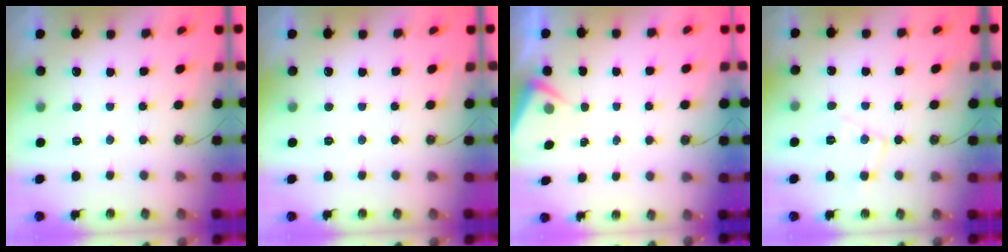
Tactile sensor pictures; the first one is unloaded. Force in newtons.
{"total": 0.0}
{"total": 3.0, "press": 3.0, "slide": 0.4}
{"total": 8.5, "press": 8.5, "slide": 0.6}